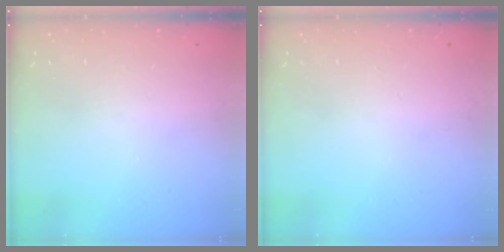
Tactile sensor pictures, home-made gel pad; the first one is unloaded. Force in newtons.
{"total": 0.0}